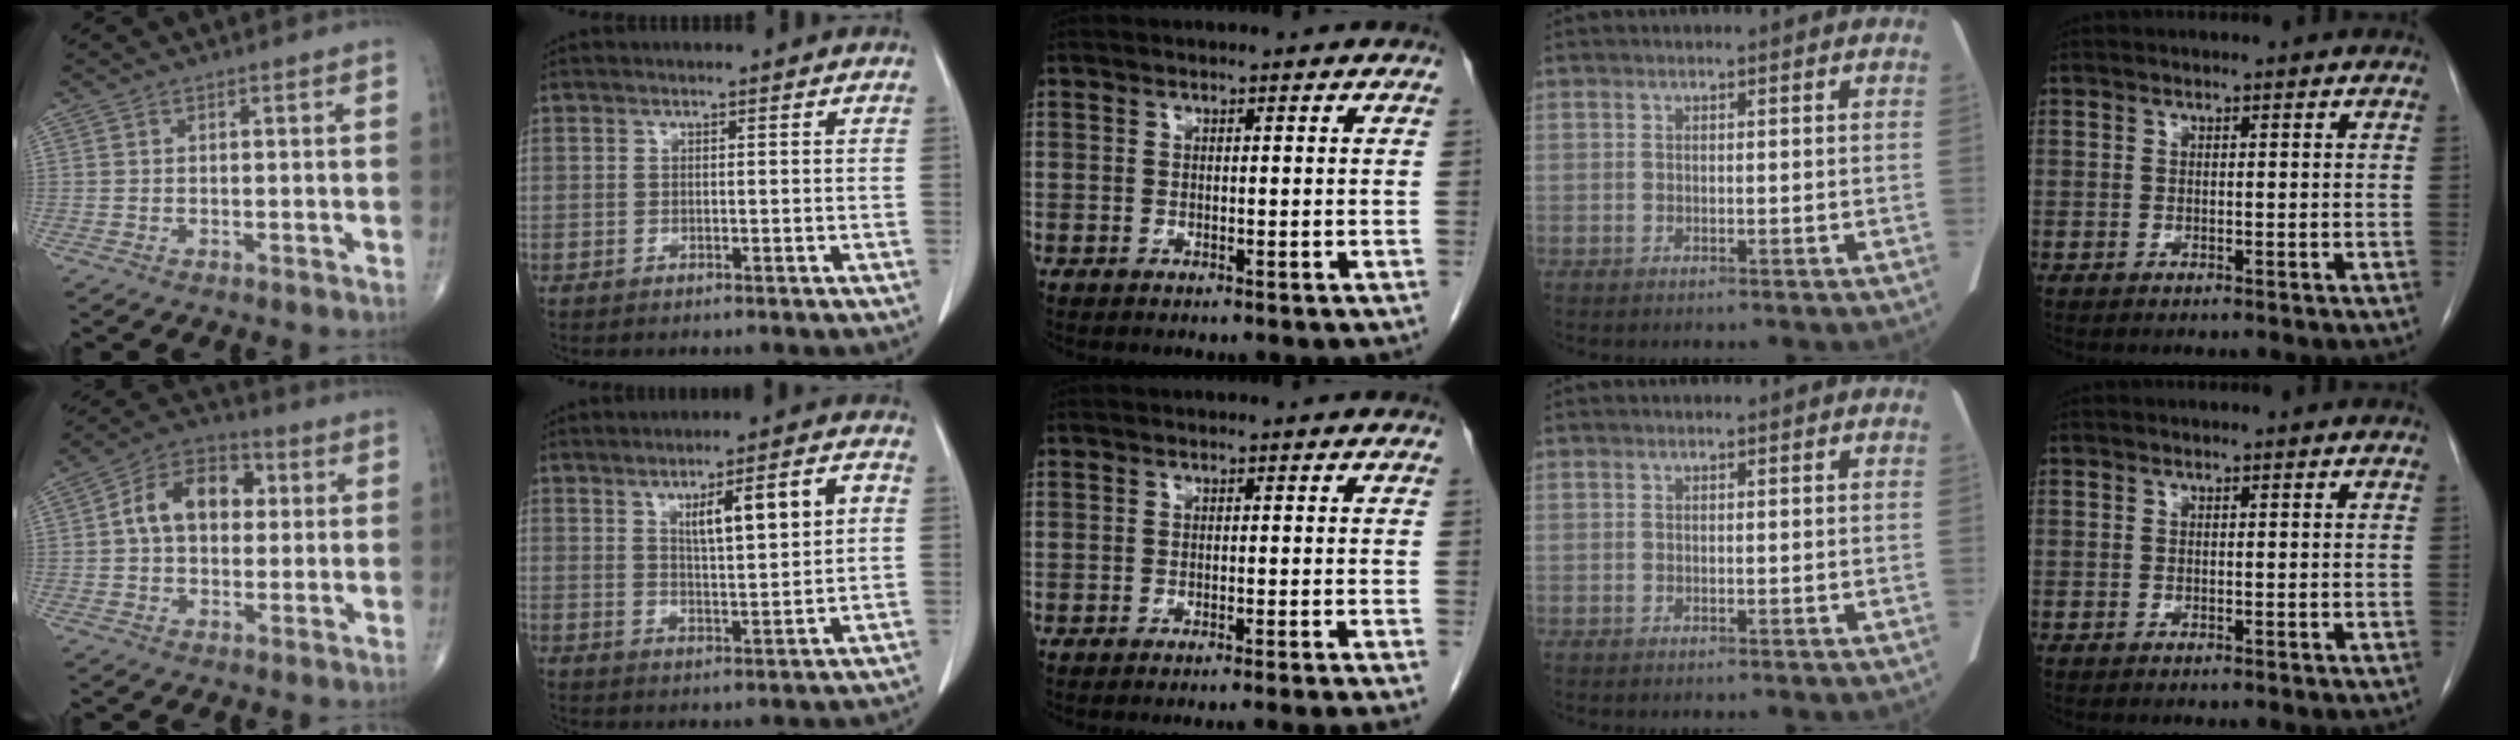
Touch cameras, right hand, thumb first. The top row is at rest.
{"thumb": {"total": 12.1, "force": [1.8, 8.3, 8.6], "torque": [-0.121, 0.025, 0.020]}, "index": {"total": 9.3, "force": [2.7, 1.5, 8.8], "torque": [-0.141, 0.009, 0.047]}, "middle": {"total": 6.8, "force": [-6.0, -2.2, 2.3], "torque": [-0.003, -0.015, -0.073]}}